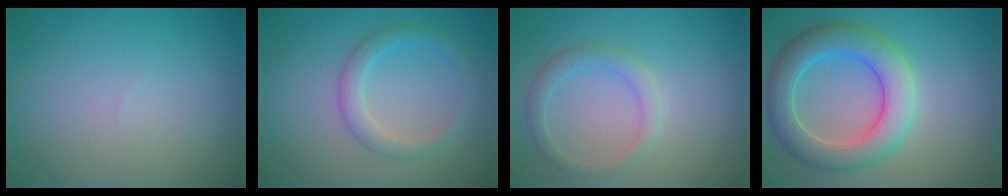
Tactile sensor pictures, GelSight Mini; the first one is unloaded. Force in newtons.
{"total": 2.4, "press": 2.4, "slide": 0.1}
{"total": 2.2, "press": 2.2, "slide": 0.1}
{"total": 6.4, "press": 6.4, "slide": 0.4}